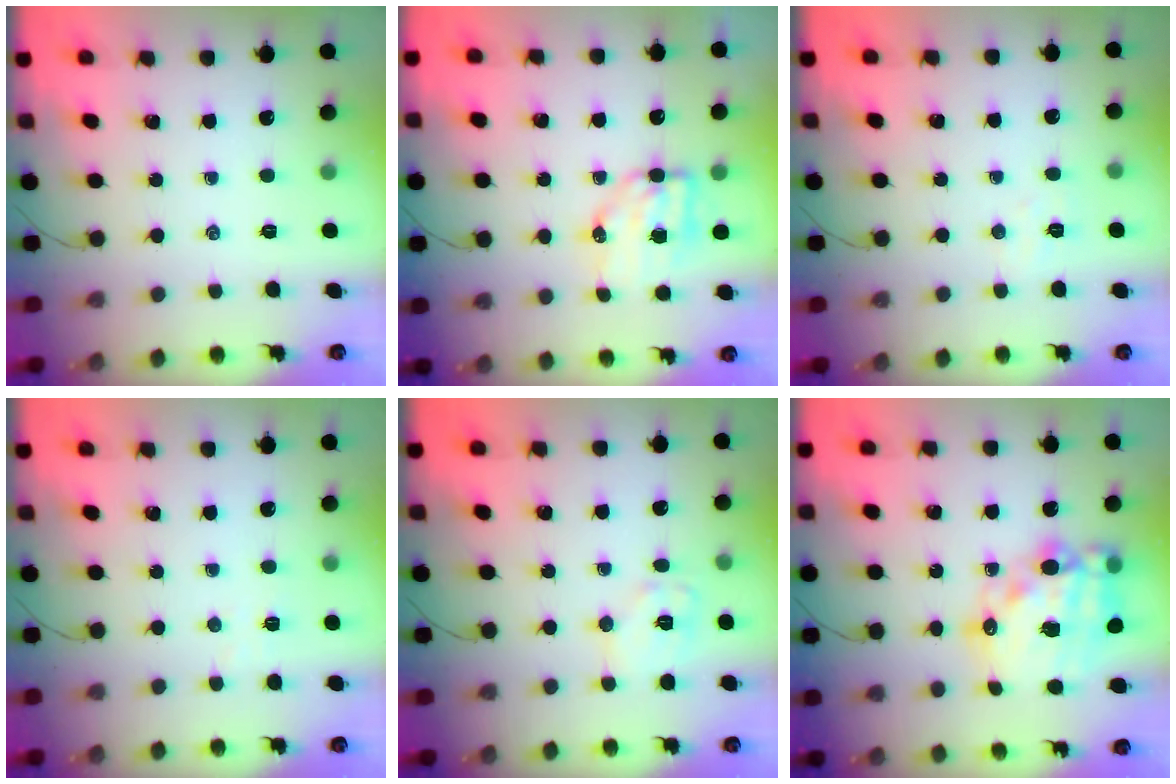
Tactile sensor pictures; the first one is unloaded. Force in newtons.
{"total": 7.8, "press": 7.8, "slide": 1.1}
{"total": 3.8, "press": 3.7, "slide": 0.9}
{"total": 2.6, "press": 2.5, "slide": 0.8}
{"total": 8.0, "press": 8.0, "slide": 0.6}
{"total": 19.2, "press": 18.8, "slide": 4.0}